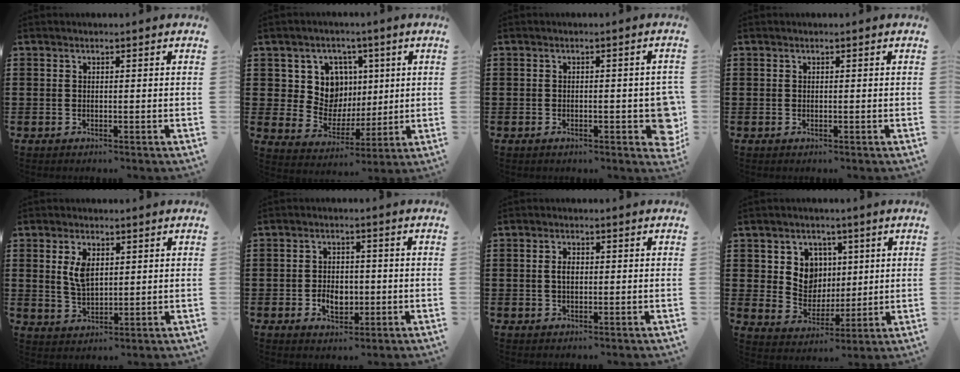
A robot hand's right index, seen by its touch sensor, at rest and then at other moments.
{"total": 9.2, "force": [2.7, 8.1, 3.3], "torque": [-0.082, 0.001, 0.053]}
{"total": 5.3, "force": [-1.3, 2.2, 4.7], "torque": [-0.050, -0.007, -0.023]}
{"total": 0.0}
{"total": 5.0, "force": [1.6, 2.7, 3.9], "torque": [-0.077, 0.005, 0.025]}
{"total": 4.2, "force": [-1.0, 2.9, 2.9], "torque": [-0.050, 0.002, -0.019]}
{"total": 2.0, "force": [0.2, 1.0, 1.7], "torque": [-0.036, 0.002, 0.003]}
{"total": 7.1, "force": [2.1, 6.4, 2.1], "torque": [-0.060, 0.008, 0.037]}